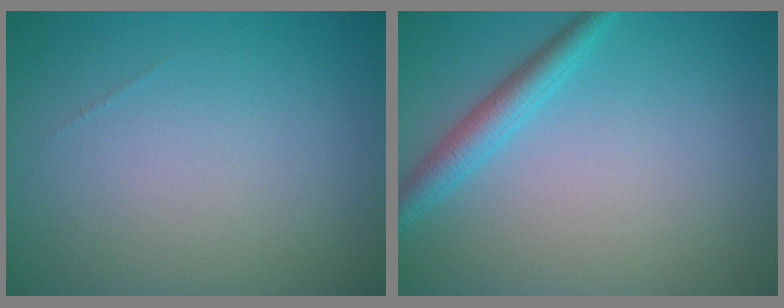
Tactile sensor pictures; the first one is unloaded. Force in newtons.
{"total": 2.6, "press": 2.6, "slide": 0.1}